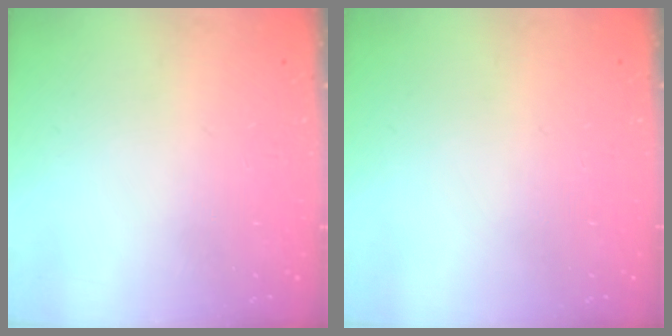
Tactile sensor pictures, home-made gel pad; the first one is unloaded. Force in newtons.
{"total": 0.0}